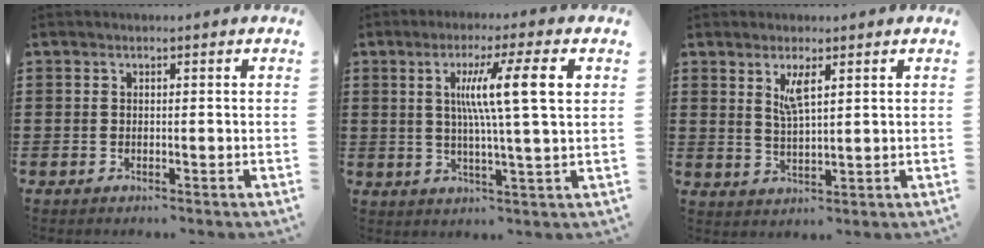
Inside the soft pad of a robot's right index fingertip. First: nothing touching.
{"total": 10.0, "force": [2.3, 0.3, 9.7], "torque": [-0.188, 0.006, 0.030]}
{"total": 3.7, "force": [2.0, 0.8, 3.0], "torque": [-0.057, -0.001, 0.033]}